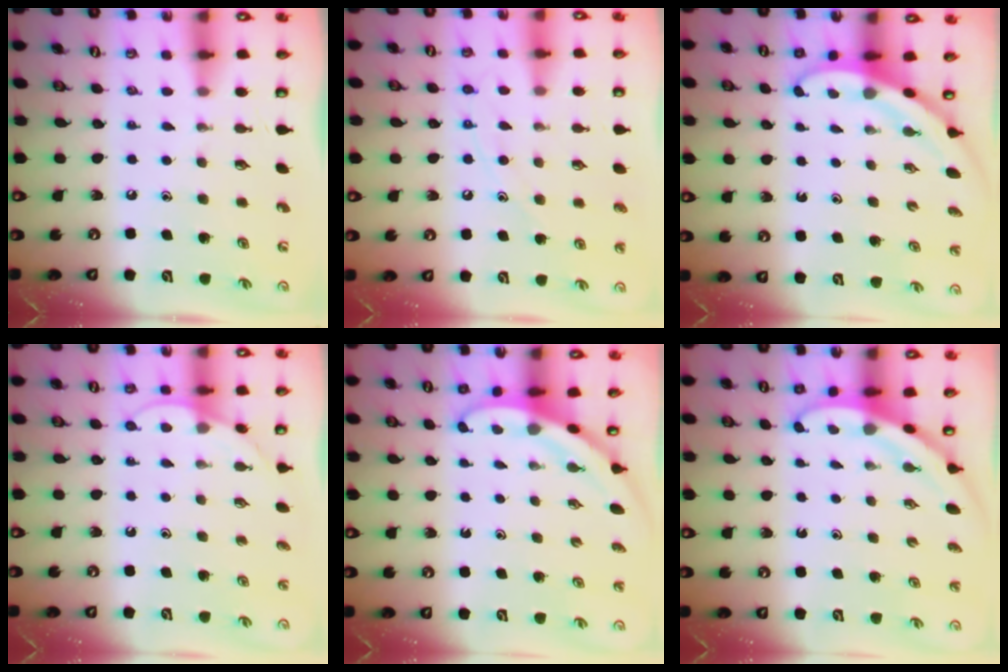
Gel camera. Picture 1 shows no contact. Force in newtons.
{"total": 8.9, "press": 8.9, "slide": 0.7}
{"total": 3.1, "press": 3.1, "slide": 0.1}
{"total": 6.2, "press": 6.2, "slide": 0.5}
{"total": 3.5, "press": 3.5, "slide": 0.1}
{"total": 3.4, "press": 3.4, "slide": 0.1}